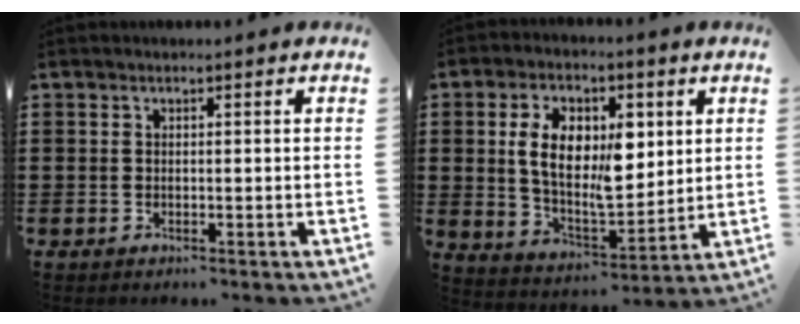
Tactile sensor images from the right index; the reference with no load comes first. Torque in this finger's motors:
{"motor_torque": [2.14, 0.00, 1.05, 0.21]}